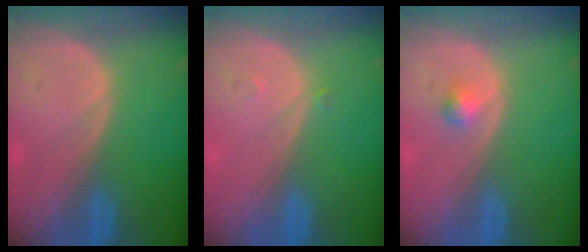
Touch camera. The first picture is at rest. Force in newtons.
{"total": 0.7, "press": 0.5, "slide": 0.5}
{"total": 1.5, "press": 1.5, "slide": 0.3}